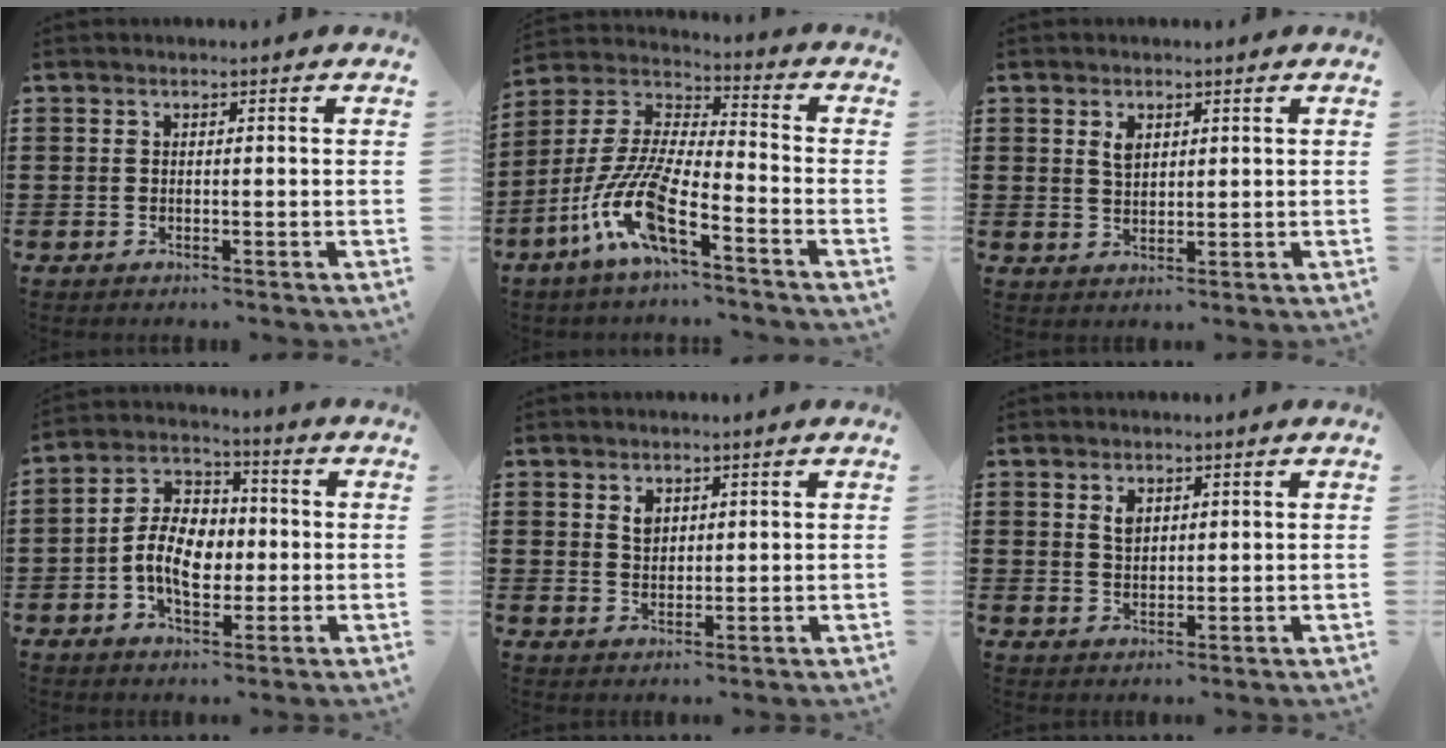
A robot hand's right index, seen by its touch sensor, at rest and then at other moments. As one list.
[{"total": 11.7, "force": [-7.3, 2.3, 8.8], "torque": [-0.213, -0.012, -0.151]}, {"total": 2.3, "force": [1.2, 1.4, 1.5], "torque": [-0.033, 0.003, 0.022]}, {"total": 8.5, "force": [-1.3, 5.7, 6.2], "torque": [-0.137, 0.008, -0.032]}, {"total": 2.4, "force": [1.2, 1.6, 1.2], "torque": [-0.020, 0.001, 0.021]}, {"total": 2.4, "force": [1.1, 1.5, 1.5], "torque": [-0.027, 0.001, 0.019]}]